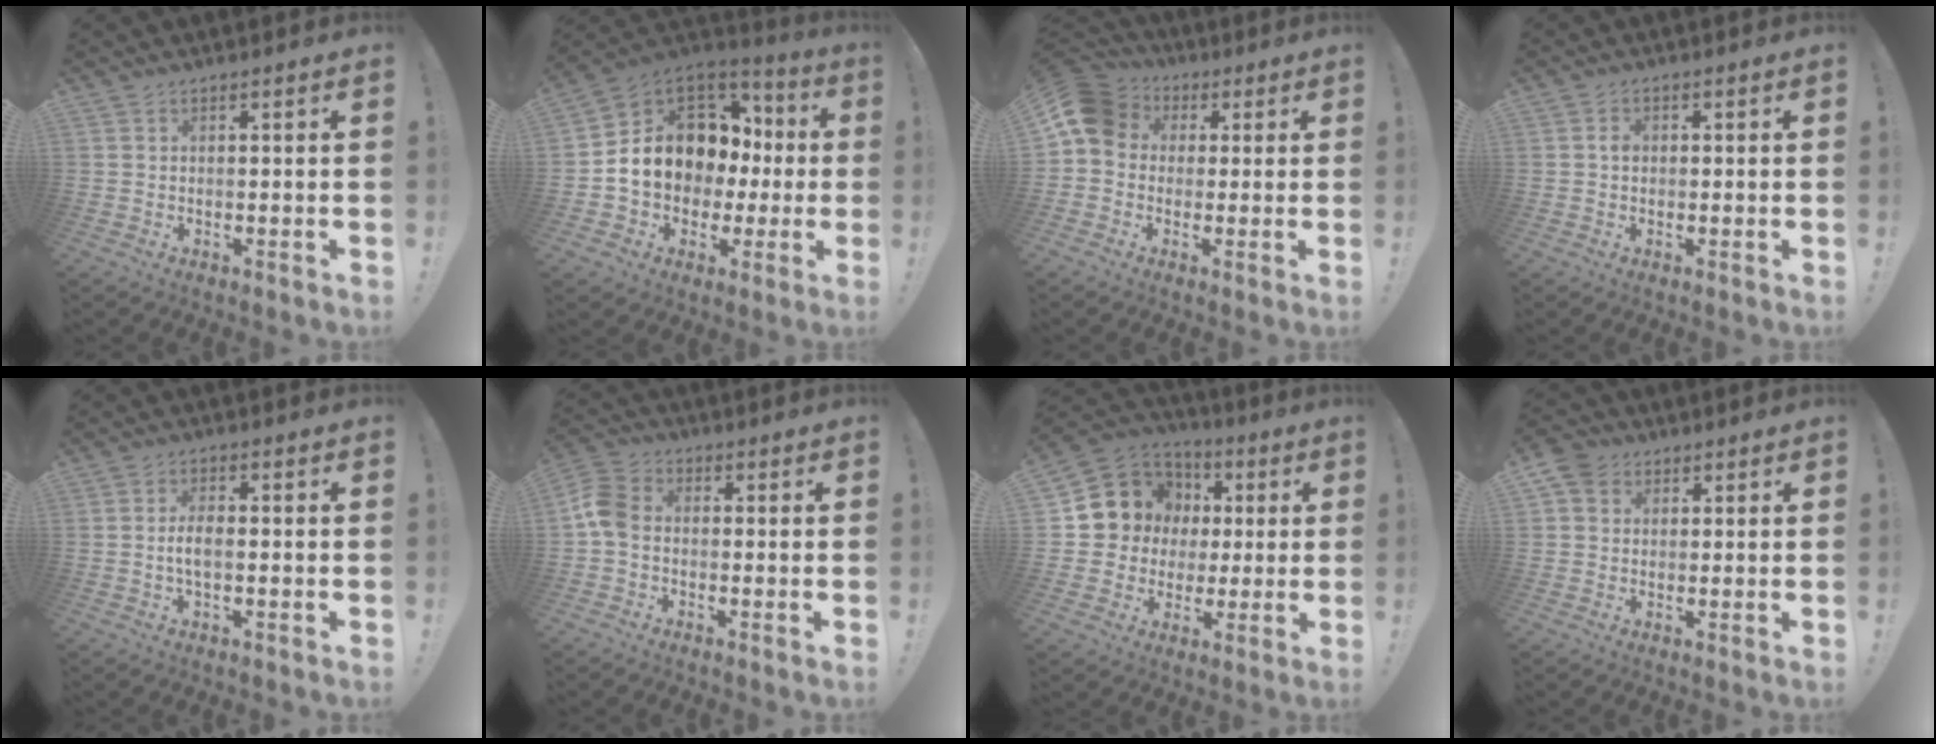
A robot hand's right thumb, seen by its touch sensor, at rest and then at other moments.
{"total": 14.5, "force": [1.2, 12.2, 7.7], "torque": [-0.115, -0.004, 0.046]}
{"total": 10.9, "force": [1.7, 9.3, 5.4], "torque": [-0.094, 0.006, 0.041]}
{"total": 1.7, "force": [0.0, 1.2, 1.2], "torque": [-0.022, 0.006, 0.000]}
{"total": 4.5, "force": [-0.8, 1.9, 4.0], "torque": [-0.084, 0.002, -0.018]}
{"total": 7.9, "force": [-1.0, 5.7, 5.4], "torque": [-0.125, 0.016, -0.010]}
{"total": 11.1, "force": [2.9, 10.4, 2.2], "torque": [-0.034, -0.020, 0.078]}
{"total": 5.5, "force": [2.3, 4.5, 2.1], "torque": [-0.036, -0.001, 0.044]}